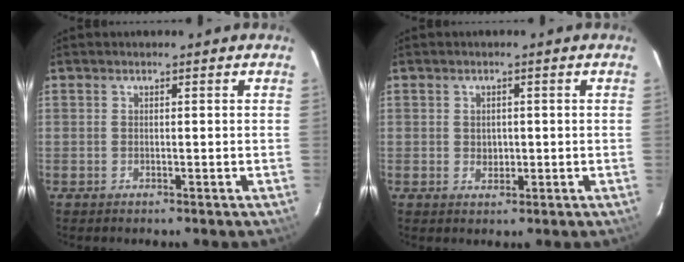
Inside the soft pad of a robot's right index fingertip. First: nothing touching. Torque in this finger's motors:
{"motor_torque": [0.00, 0.00, -0.01, 0.00]}